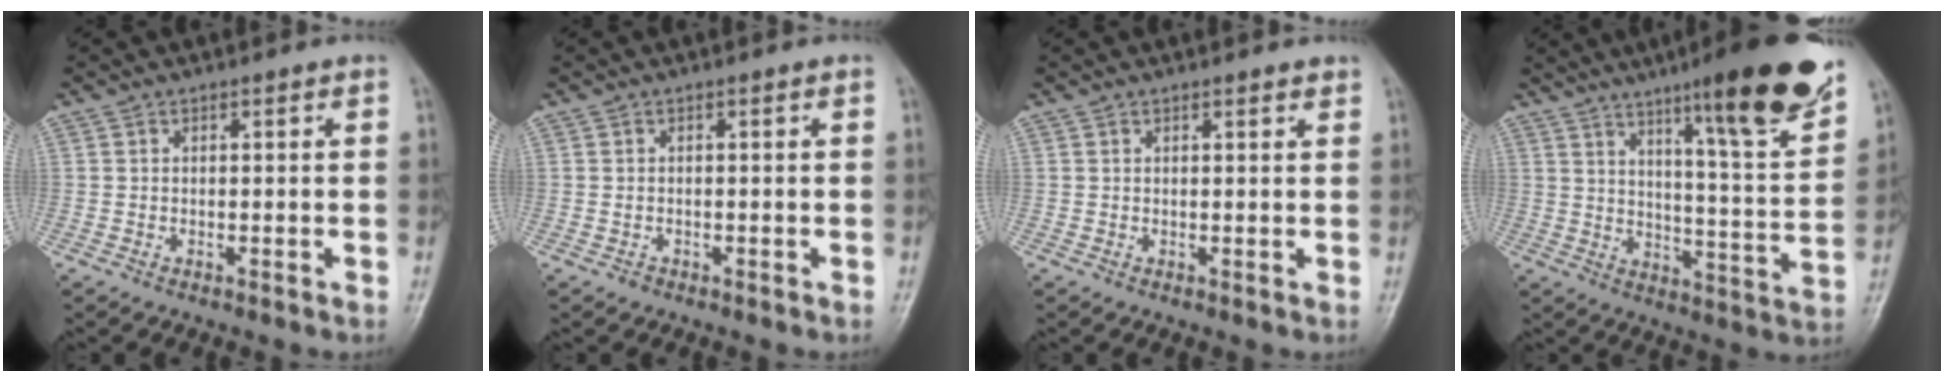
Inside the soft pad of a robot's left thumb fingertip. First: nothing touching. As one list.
[{"total": 0.6, "force": [-0.3, 0.5, 0.2], "torque": [0.001, 0.003, -0.003]}, {"total": 1.1, "force": [0.9, 0.2, 0.6], "torque": [-0.005, -0.003, 0.012]}, {"total": 19.1, "force": [12.1, 2.2, 14.7], "torque": [-0.182, -0.066, 0.179]}]